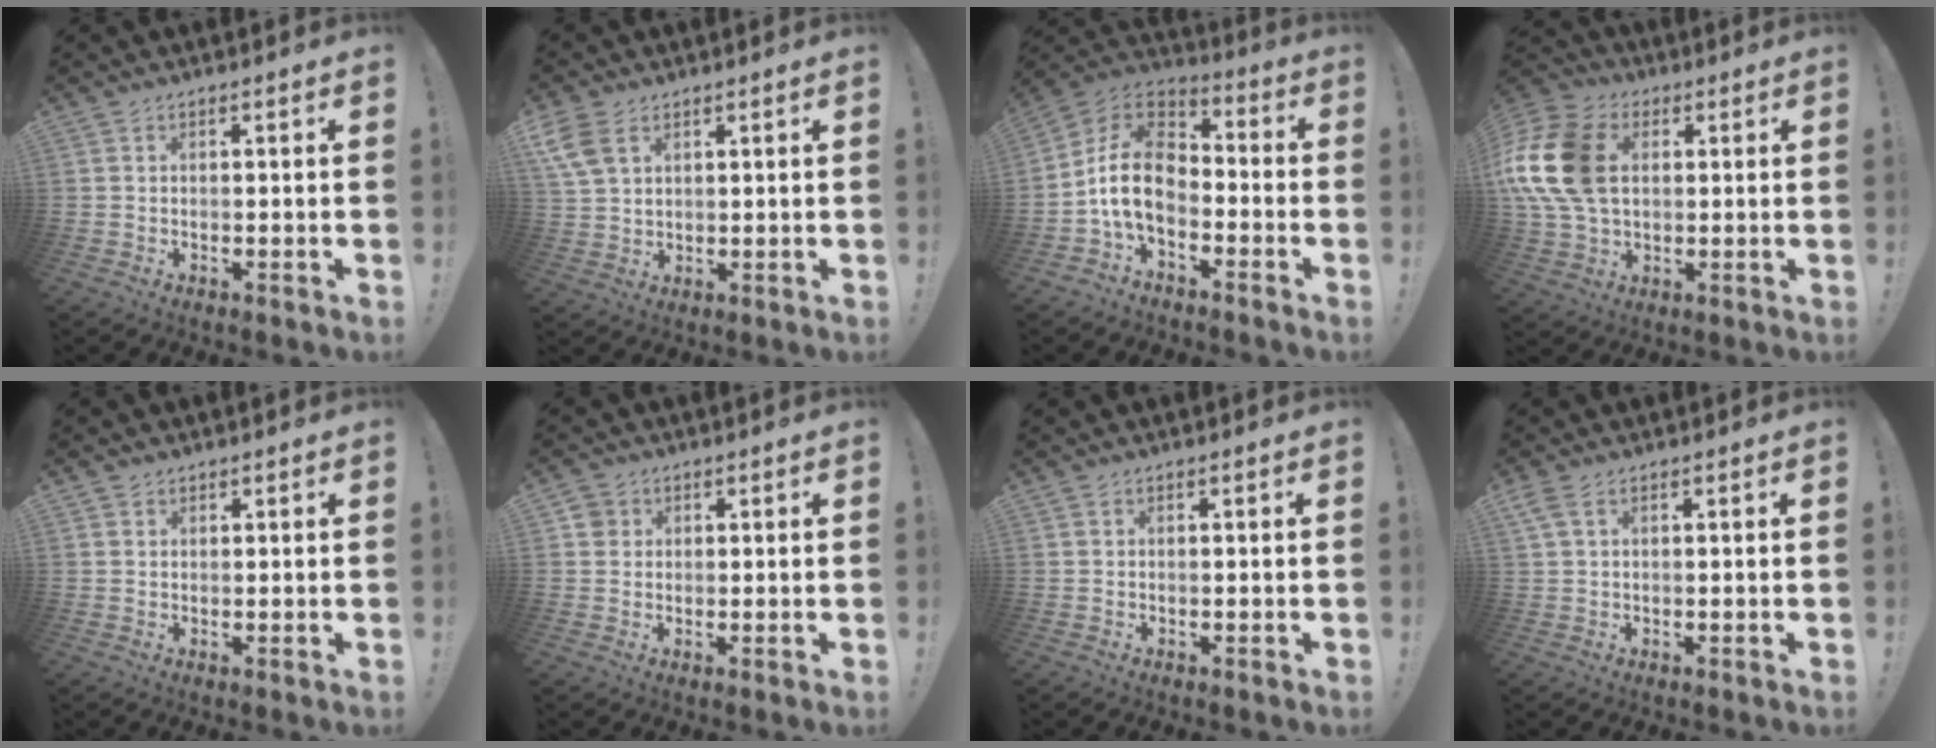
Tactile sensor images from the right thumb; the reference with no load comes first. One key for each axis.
{"total": 8.4, "fx": 4.1, "fy": 5.4, "fz": 4.9, "tx": -0.098, "ty": -0.009, "tz": 0.081}
{"total": 13.7, "fx": -2.8, "fy": 8.9, "fz": 10.1, "tx": -0.198, "ty": 0.020, "tz": -0.044}
{"total": 20.0, "fx": 2.9, "fy": 13.9, "fz": 14.1, "tx": -0.280, "ty": 0.008, "tz": 0.058}
{"total": 1.0, "fx": 0.8, "fy": 0.6, "fz": 0.2, "tx": -0.002, "ty": -0.002, "tz": 0.016}
{"total": 2.8, "fx": 1.2, "fy": 2.4, "fz": 0.7, "tx": -0.011, "ty": 0.002, "tz": 0.022}
{"total": 0.0}
{"total": 3.0, "fx": 1.4, "fy": 1.2, "fz": 2.3, "tx": -0.050, "ty": 0.002, "tz": 0.028}